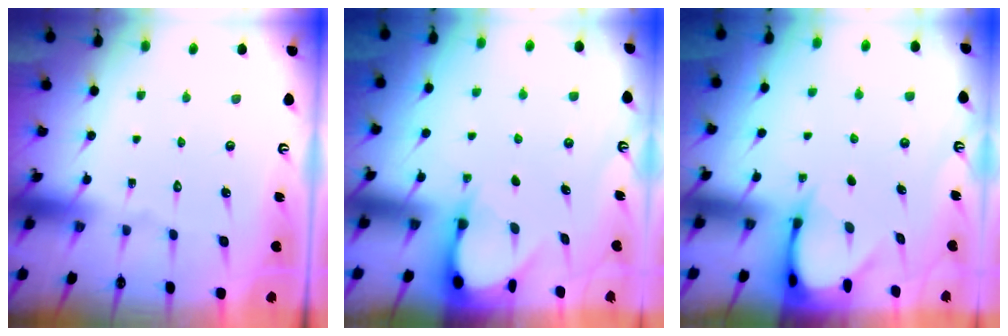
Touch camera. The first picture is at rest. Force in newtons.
{"total": 3.2, "press": 3.2, "slide": 0.5}
{"total": 3.6, "press": 3.6, "slide": 0.3}